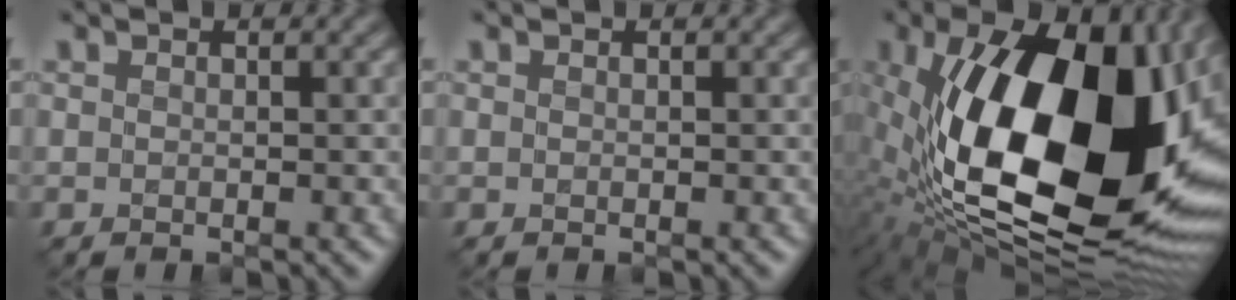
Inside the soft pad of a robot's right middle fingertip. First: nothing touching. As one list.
[{"total": 0.0}, {"total": 21.2, "force": [0.8, 11.2, 18.0], "torque": [-0.342, -0.030, 0.022]}]